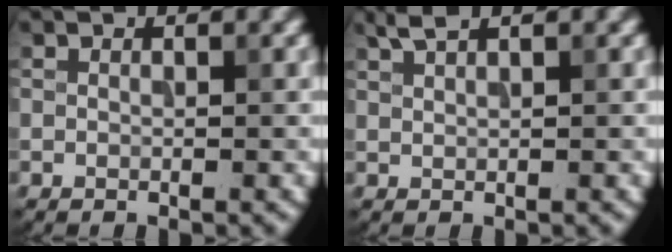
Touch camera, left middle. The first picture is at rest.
{"total": 1.7, "force": [1.3, 0.4, 1.0], "torque": [-0.018, 0.003, 0.027]}